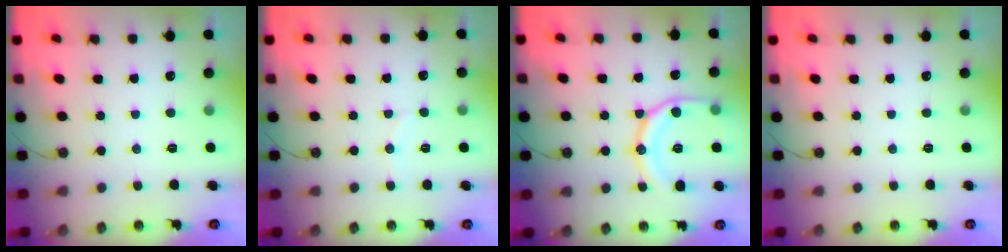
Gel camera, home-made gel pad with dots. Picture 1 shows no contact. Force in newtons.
{"total": 4.0, "press": 4.0, "slide": 0.5}
{"total": 15.9, "press": 15.8, "slide": 1.9}
{"total": 0.0}